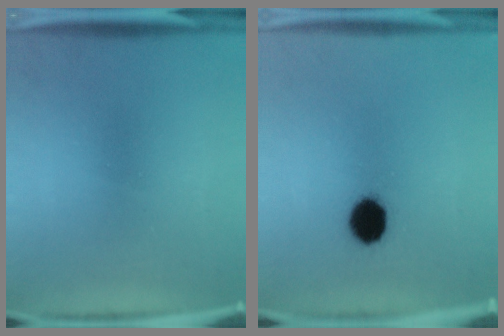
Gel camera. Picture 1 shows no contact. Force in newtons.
{"total": 8.0}